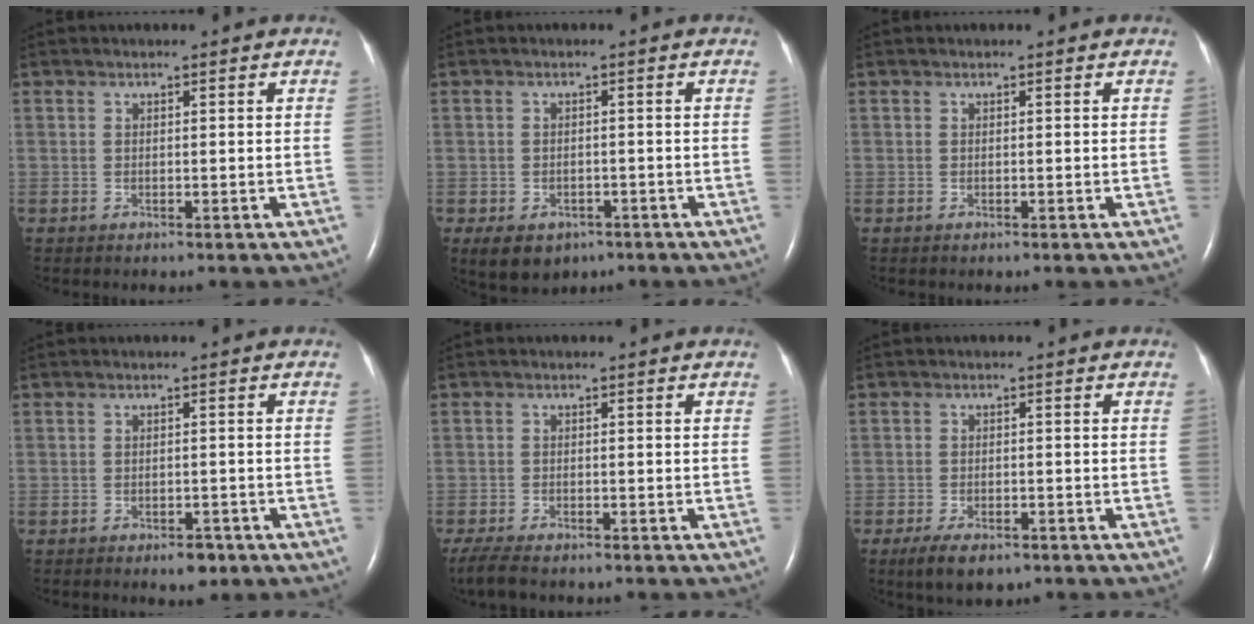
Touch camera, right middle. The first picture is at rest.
{"total": 6.5, "force": [-4.0, 4.4, 2.7], "torque": [-0.045, 0.003, -0.049]}
{"total": 0.0}
{"total": 2.4, "force": [-1.6, 1.2, 1.4], "torque": [-0.018, 0.000, -0.015]}
{"total": 5.4, "force": [-4.4, 1.4, 2.9], "torque": [-0.058, -0.015, -0.070]}
{"total": 5.2, "force": [-3.5, 2.1, 3.2], "torque": [-0.058, -0.007, -0.052]}